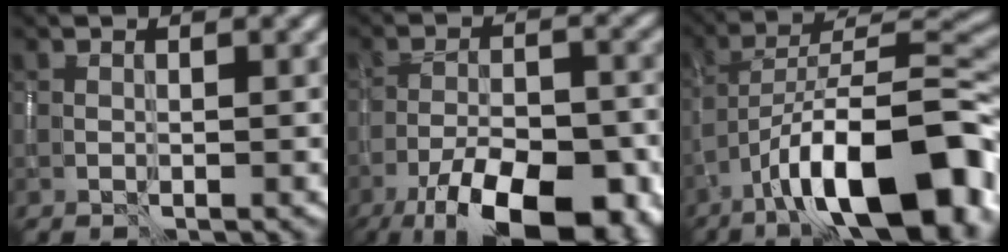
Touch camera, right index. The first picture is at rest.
{"total": 12.3, "force": [-7.8, 4.3, 8.4], "torque": [-0.148, -0.008, -0.129]}
{"total": 14.9, "force": [-8.6, 5.0, 11.0], "torque": [-0.160, 0.013, -0.144]}